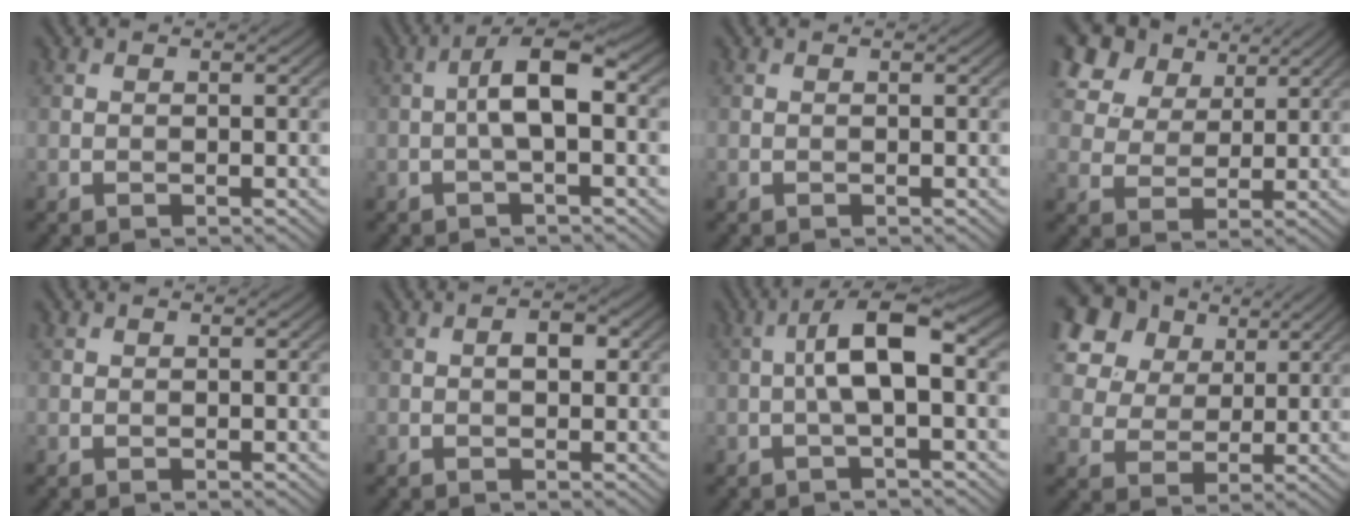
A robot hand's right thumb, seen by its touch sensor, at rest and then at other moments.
{"total": 5.3, "force": [-0.3, 1.5, 5.1], "torque": [-0.094, 0.017, -0.012]}
{"total": 0.0}
{"total": 10.9, "force": [6.7, 7.0, 4.9], "torque": [-0.155, 0.012, 0.137]}
{"total": 0.0}
{"total": 2.0, "force": [0.2, 1.1, 1.6], "torque": [-0.022, 0.002, 0.000]}
{"total": 6.6, "force": [-0.1, 1.8, 6.3], "torque": [-0.114, 0.020, -0.010]}
{"total": 13.7, "force": [7.7, 9.3, 6.4], "torque": [-0.195, 0.029, 0.170]}